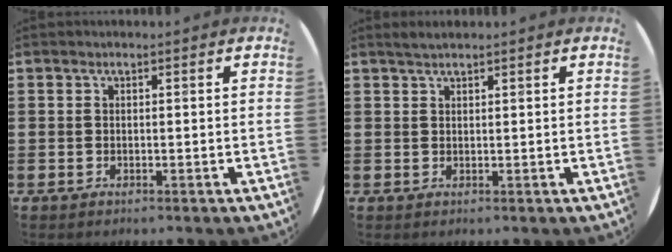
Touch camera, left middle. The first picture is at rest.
{"total": 1.2, "force": [1.1, 0.0, 0.5], "torque": [-0.010, 0.001, 0.020]}